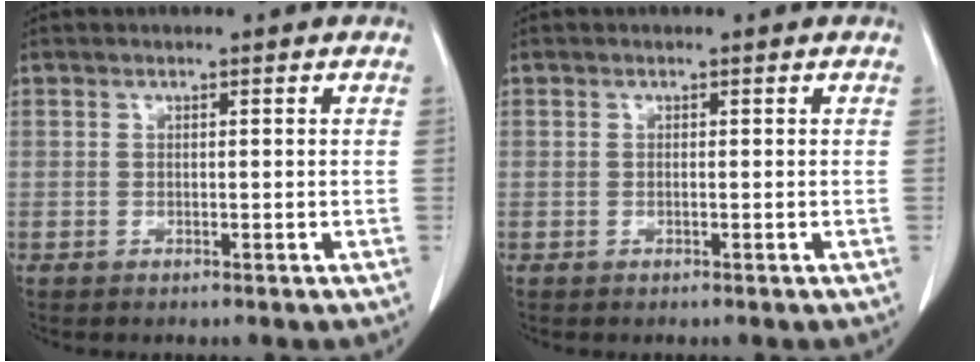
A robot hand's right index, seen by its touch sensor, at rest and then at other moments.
{"total": 0.0}